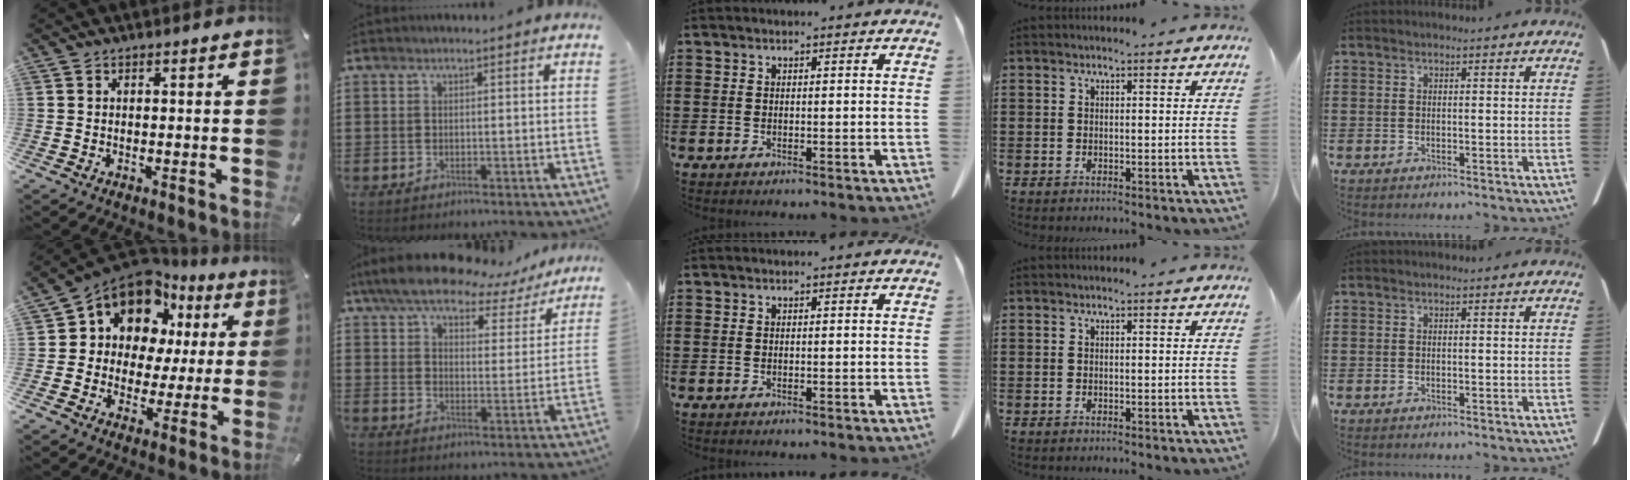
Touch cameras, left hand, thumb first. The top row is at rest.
{"thumb": {"total": 13.0, "force": [8.6, 8.9, 4.0], "torque": [-0.094, -0.066, 0.160]}, "index": {"total": 8.8, "force": [7.4, 2.7, 3.8], "torque": [-0.090, -0.036, 0.128]}}